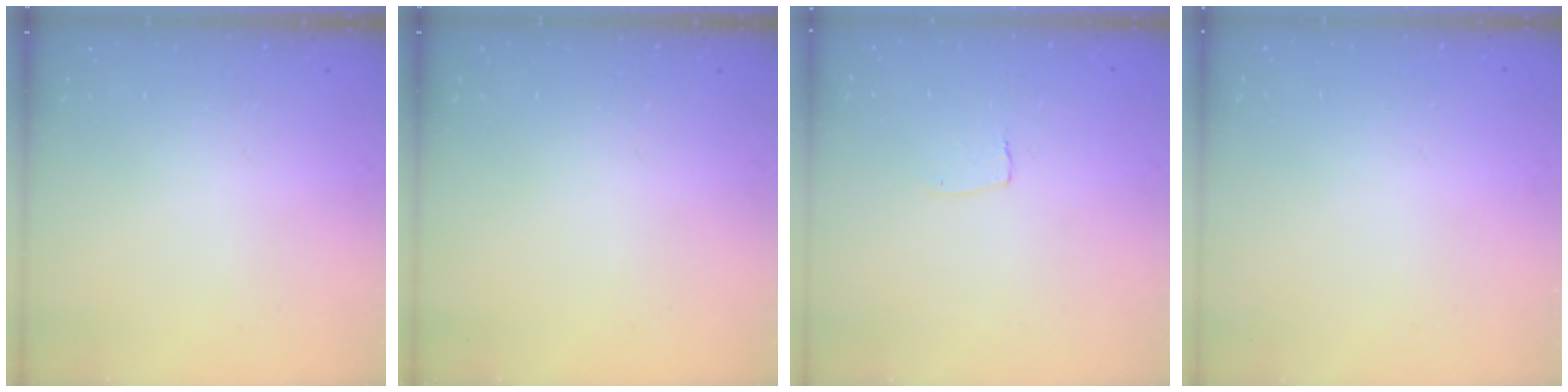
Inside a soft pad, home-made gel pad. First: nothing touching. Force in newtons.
{"total": 0.0}
{"total": 2.6, "press": 2.6, "slide": 0.1}
{"total": 0.0}